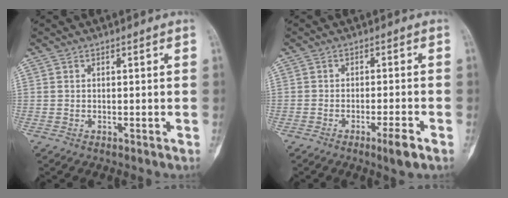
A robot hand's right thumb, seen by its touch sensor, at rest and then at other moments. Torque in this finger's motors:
{"motor_torque": [1.09, 0.82, 0.78, -1.07, 0.33]}